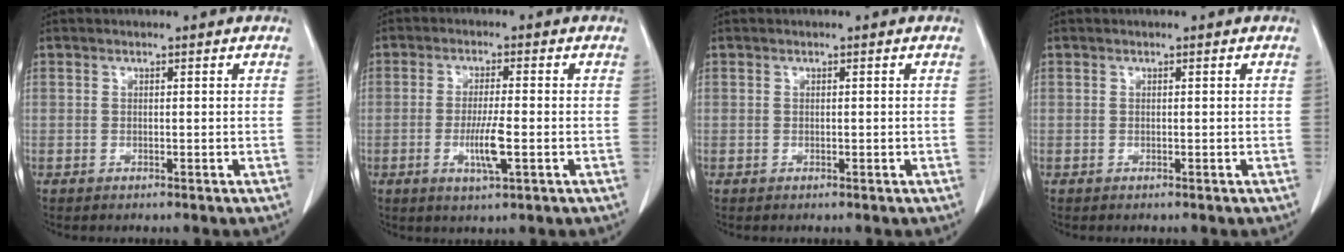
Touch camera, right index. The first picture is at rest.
{"total": 5.5, "force": [-1.5, 0.4, 5.3], "torque": [-0.102, -0.011, -0.025]}
{"total": 0.0}
{"total": 0.0}